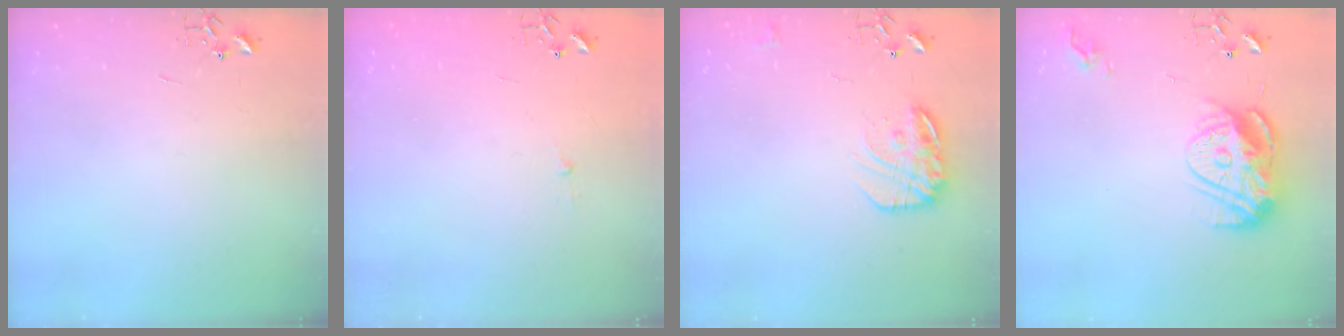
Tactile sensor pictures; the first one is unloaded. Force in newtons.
{"total": 2.6, "press": 2.5, "slide": 0.4}
{"total": 14.8, "press": 14.8, "slide": 0.8}
{"total": 14.8, "press": 14.7, "slide": 1.4}